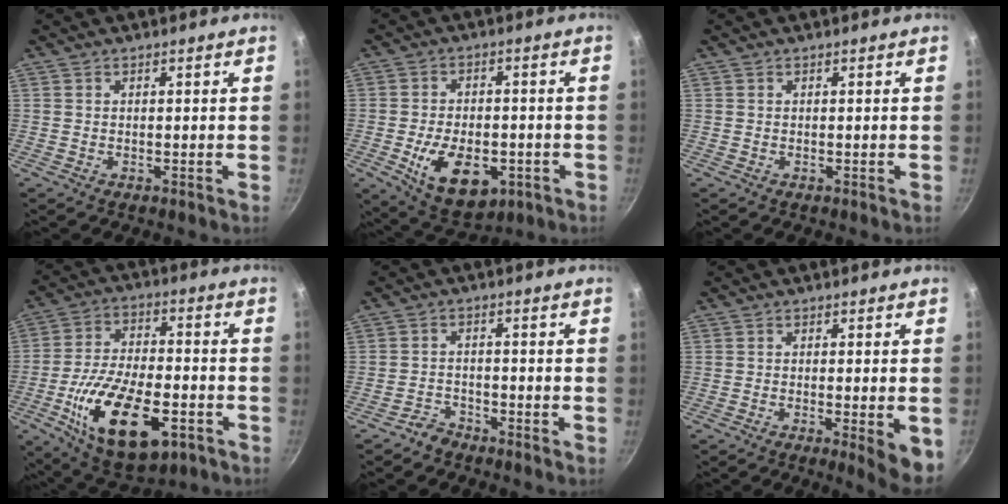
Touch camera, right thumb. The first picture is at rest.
{"total": 13.7, "force": [-4.3, 8.2, 10.1], "torque": [-0.141, 0.003, -0.053]}
{"total": 0.0}
{"total": 21.3, "force": [-7.6, 10.5, 16.9], "torque": [-0.283, 0.021, -0.120]}
{"total": 2.7, "force": [-2.5, 1.1, 0.3], "torque": [0.004, 0.031, -0.045]}
{"total": 7.2, "force": [-2.1, 1.4, 6.7], "torque": [-0.077, 0.000, -0.025]}